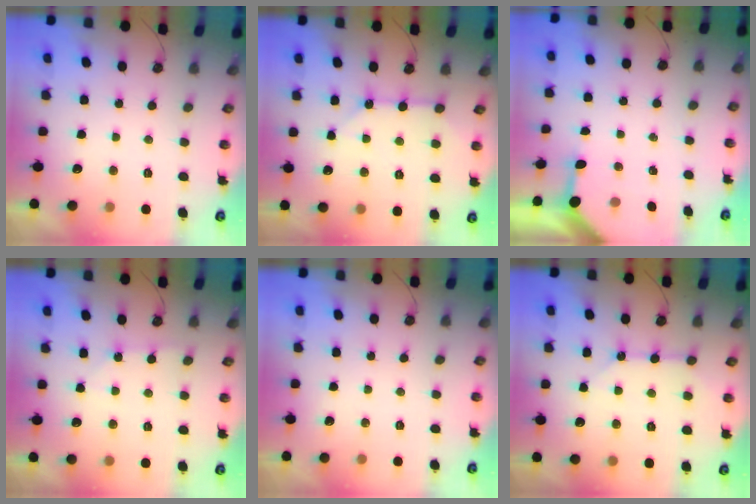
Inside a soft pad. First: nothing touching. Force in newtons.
{"total": 7.7, "press": 7.7, "slide": 0.8}
{"total": 3.4, "press": 3.4, "slide": 0.4}
{"total": 4.5, "press": 4.5, "slide": 0.7}
{"total": 0.0}
{"total": 7.8, "press": 7.8, "slide": 0.6}